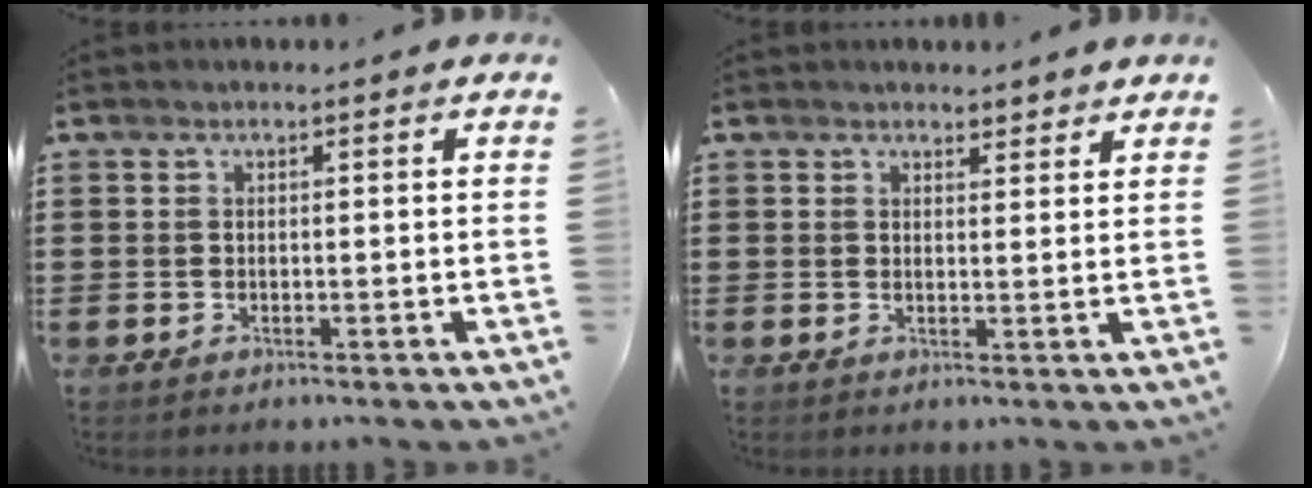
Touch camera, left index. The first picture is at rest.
{"total": 1.9, "force": [1.8, 0.5, 0.0], "torque": [0.002, -0.001, 0.034]}